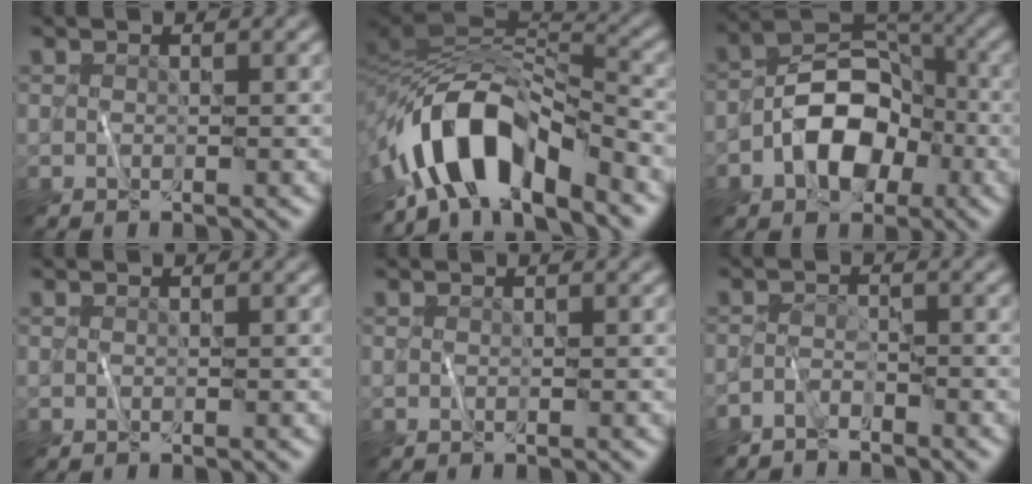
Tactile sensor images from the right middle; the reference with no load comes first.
{"total": 11.2, "force": [-5.6, 4.8, 8.4], "torque": [-0.138, 0.010, -0.106]}
{"total": 7.2, "force": [-2.4, 4.8, 4.8], "torque": [-0.067, 0.011, -0.052]}
{"total": 0.0}
{"total": 0.0}
{"total": 1.9, "force": [-1.8, 0.5, 0.4], "torque": [-0.009, 0.005, -0.041]}